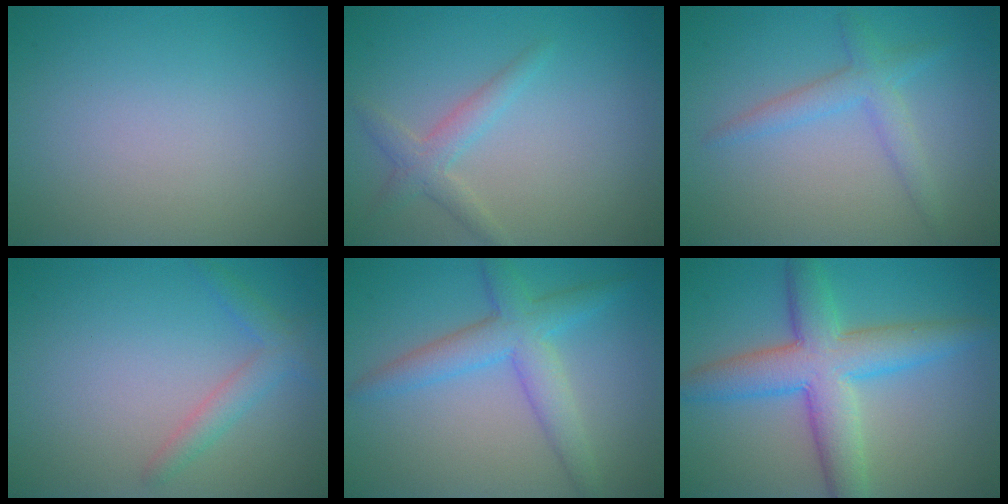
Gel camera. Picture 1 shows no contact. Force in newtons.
{"total": 2.2, "press": 2.2, "slide": 0.1}
{"total": 2.5, "press": 2.5, "slide": 0.1}
{"total": 2.2, "press": 2.2, "slide": 0.0}
{"total": 4.6, "press": 4.6, "slide": 0.1}
{"total": 7.3, "press": 7.3, "slide": 0.1}